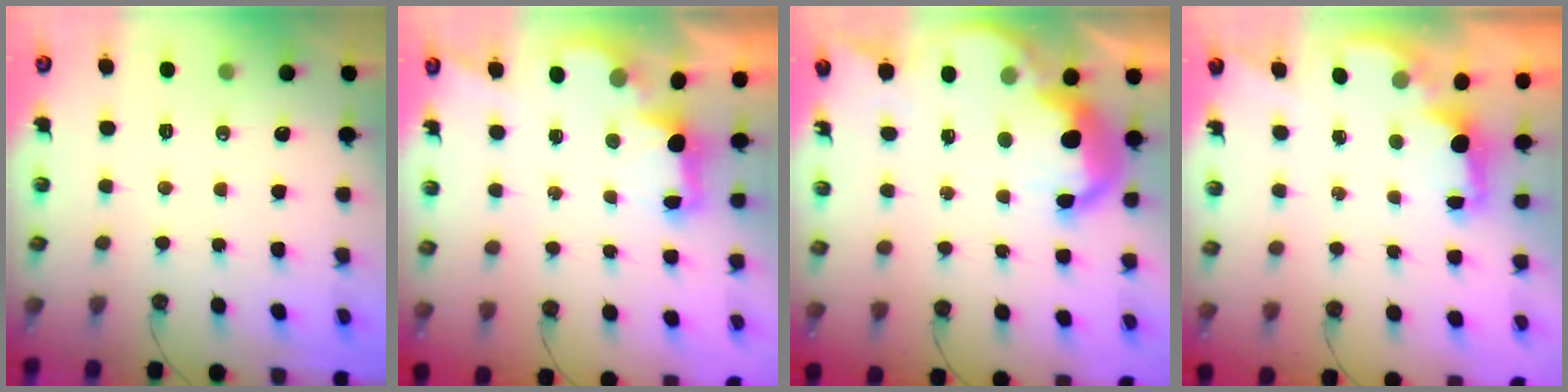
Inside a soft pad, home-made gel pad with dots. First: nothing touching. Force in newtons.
{"total": 2.3, "press": 2.2, "slide": 0.8}
{"total": 10.3, "press": 10.3, "slide": 0.9}
{"total": 1.7, "press": 1.6, "slide": 0.6}